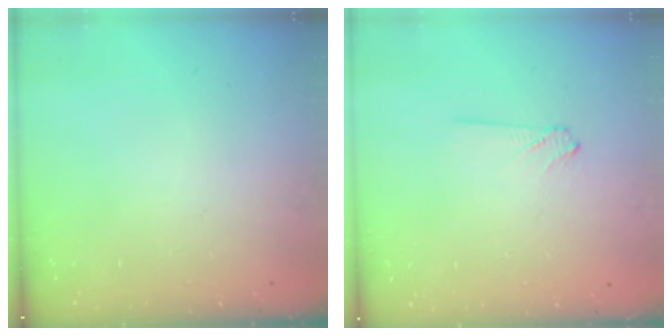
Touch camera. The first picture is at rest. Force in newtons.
{"total": 0.8, "press": 0.8, "slide": 0.0}